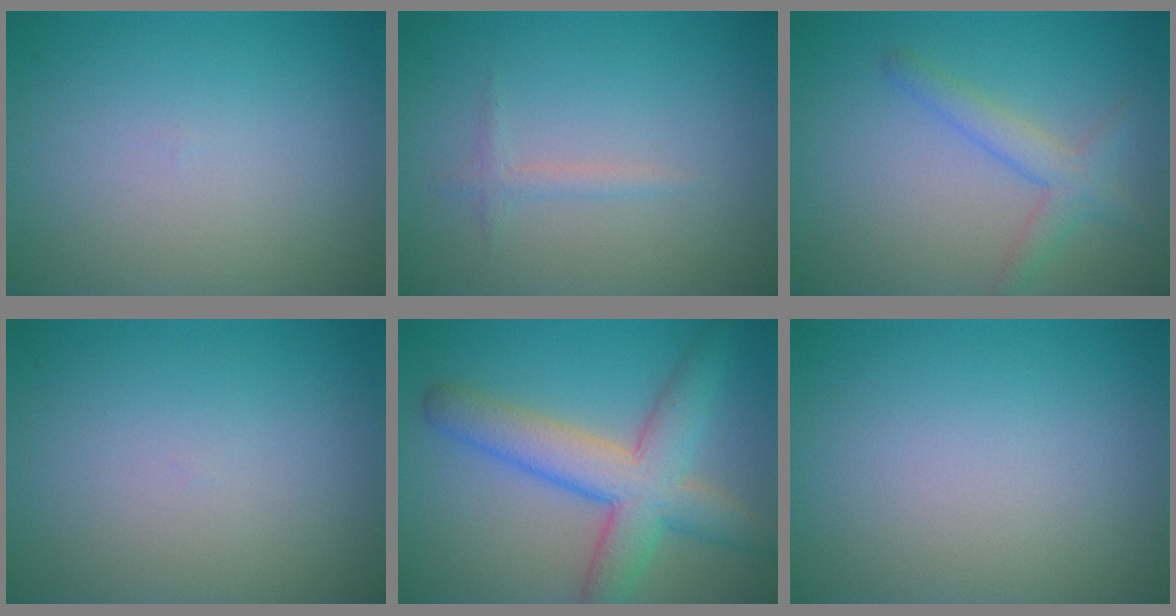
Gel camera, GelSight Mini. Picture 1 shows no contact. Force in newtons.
{"total": 1.0, "press": 1.0, "slide": 0.0}
{"total": 2.7, "press": 2.7, "slide": 0.1}
{"total": 0.0}
{"total": 6.9, "press": 6.9, "slide": 0.2}
{"total": 0.0}